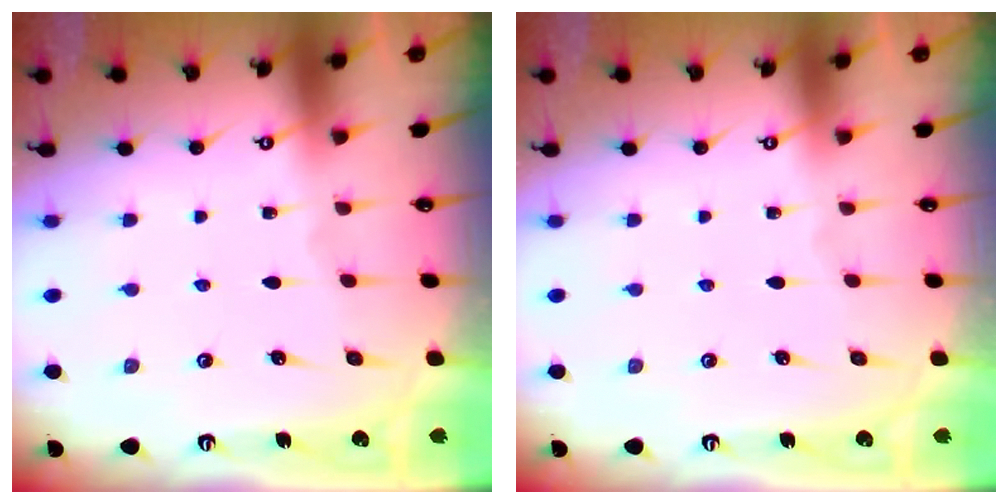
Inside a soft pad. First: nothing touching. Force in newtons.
{"total": 0.0}